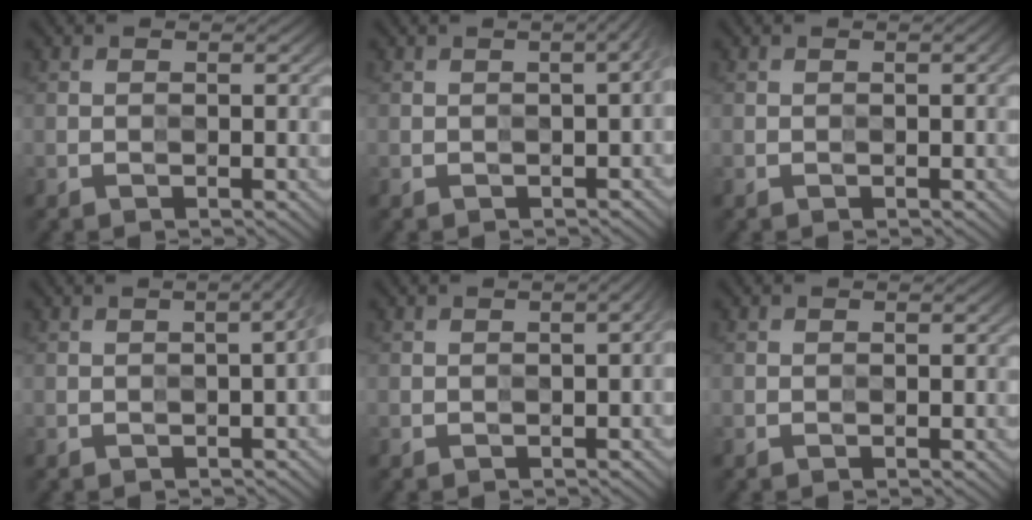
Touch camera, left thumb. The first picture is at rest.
{"total": 2.8, "force": [-0.4, 0.9, 2.7], "torque": [-0.026, 0.009, -0.002]}
{"total": 1.0, "force": [0.0, 0.2, 1.0], "torque": [-0.013, 0.003, -0.001]}
{"total": 3.7, "force": [-0.1, 1.2, 3.6], "torque": [-0.029, 0.012, 0.000]}
{"total": 1.8, "force": [-0.3, 0.5, 1.7], "torque": [-0.016, 0.007, -0.004]}
{"total": 0.0}